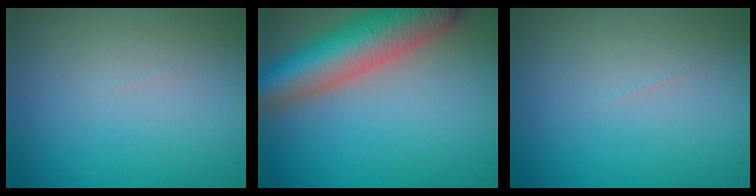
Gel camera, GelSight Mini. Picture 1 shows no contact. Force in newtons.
{"total": 9.1, "press": 9.1, "slide": 0.6}
{"total": 0.0}